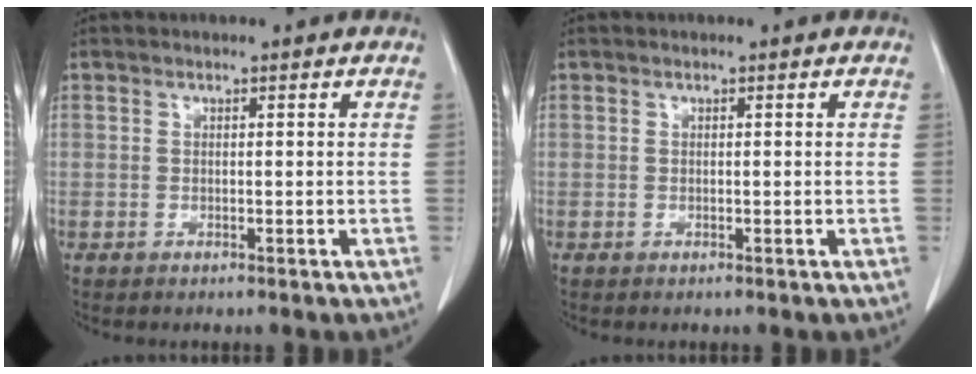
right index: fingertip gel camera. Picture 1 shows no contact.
{"total": 0.0}